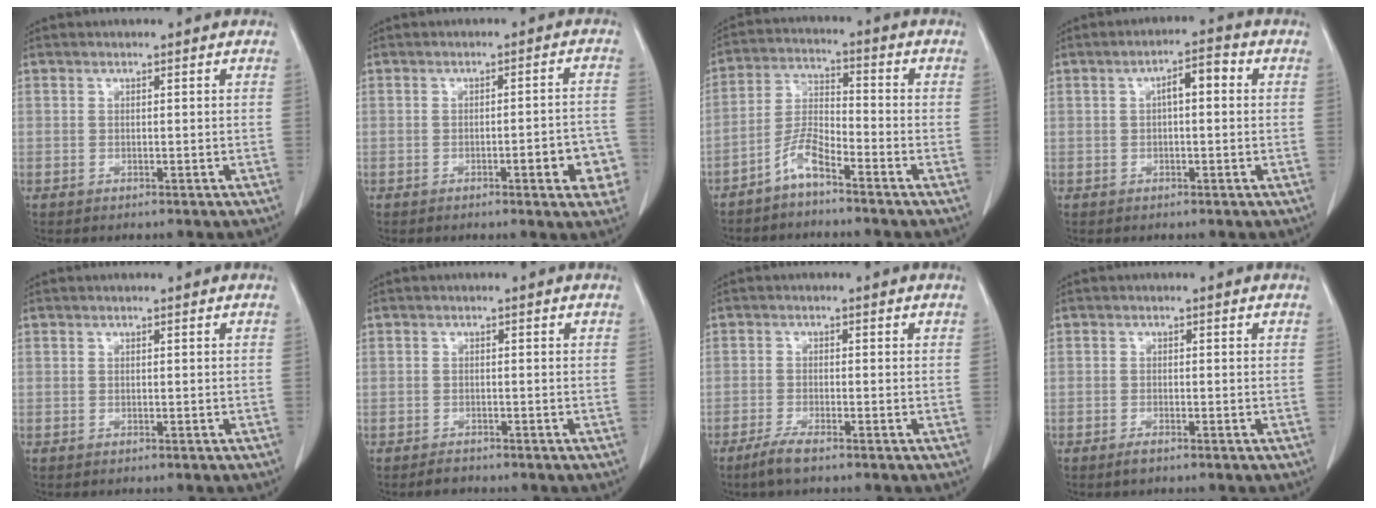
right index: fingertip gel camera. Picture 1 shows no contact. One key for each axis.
{"total": 6.9, "fx": -2.8, "fy": 1.4, "fz": 6.1, "tx": -0.064, "ty": 0.010, "tz": -0.034}
{"total": 5.3, "fx": -4.1, "fy": 0.9, "fz": 3.2, "tx": -0.074, "ty": 0.000, "tz": -0.085}
{"total": 4.1, "fx": 0.7, "fy": 1.2, "fz": 3.9, "tx": -0.063, "ty": 0.019, "tz": 0.007}
{"total": 0.0}
{"total": 1.5, "fx": -1.3, "fy": 0.8, "fz": 0.1, "tx": -0.005, "ty": 0.000, "tz": -0.022}
{"total": 2.9, "fx": -2.1, "fy": 0.3, "fz": 2.0, "tx": -0.043, "ty": -0.004, "tz": -0.043}
{"total": 1.1, "fx": -0.9, "fy": 0.2, "fz": 0.7, "tx": -0.011, "ty": -0.002, "tz": -0.014}